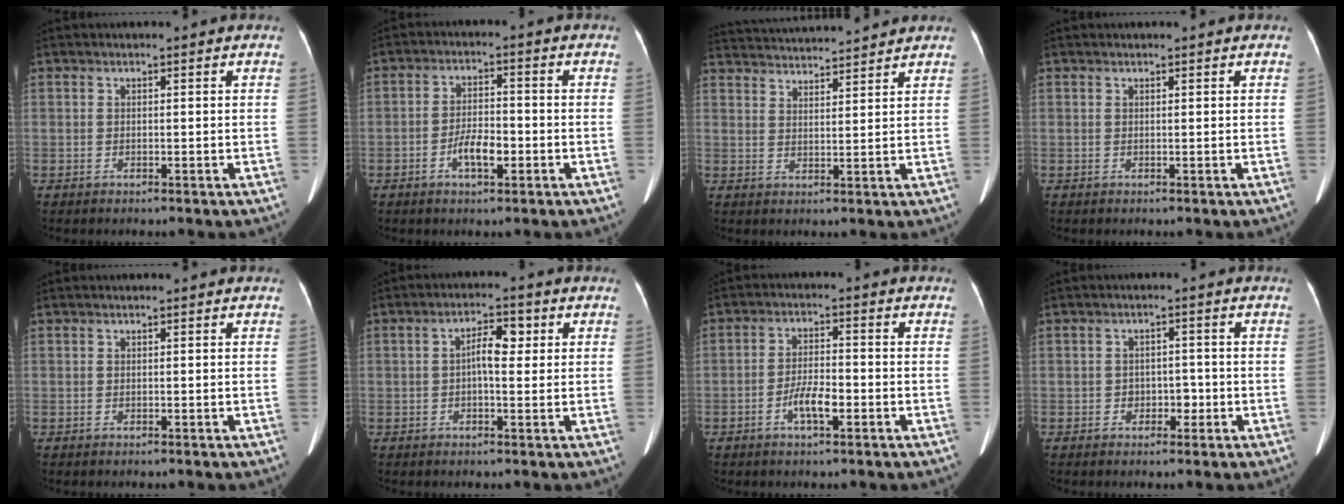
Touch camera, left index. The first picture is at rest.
{"total": 4.7, "force": [-2.4, 1.5, 3.8], "torque": [-0.067, -0.004, -0.039]}
{"total": 13.5, "force": [12.9, 0.3, 3.9], "torque": [-0.077, 0.017, 0.198]}
{"total": 0.8, "force": [0.7, 0.0, 0.4], "torque": [-0.008, 0.004, 0.011]}
{"total": 0.0}
{"total": 4.1, "force": [0.1, 1.4, 3.8], "torque": [-0.063, 0.011, 0.005]}
{"total": 4.6, "force": [-2.4, 1.1, 3.8], "torque": [-0.068, -0.005, -0.041]}
{"total": 2.4, "force": [-1.3, 1.5, 1.3], "torque": [-0.008, -0.001, -0.015]}